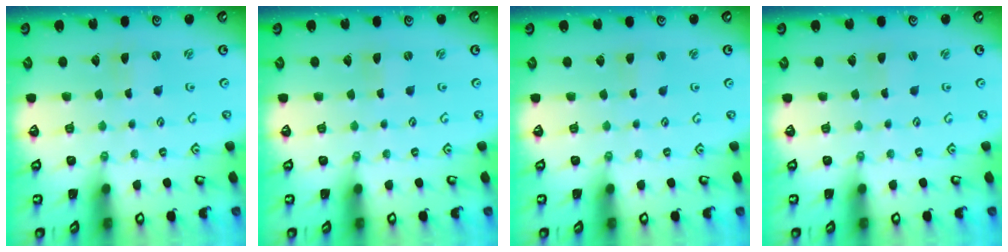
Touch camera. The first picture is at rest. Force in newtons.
{"total": 0.0}
{"total": 1.5, "press": 1.4, "slide": 0.2}
{"total": 0.0}